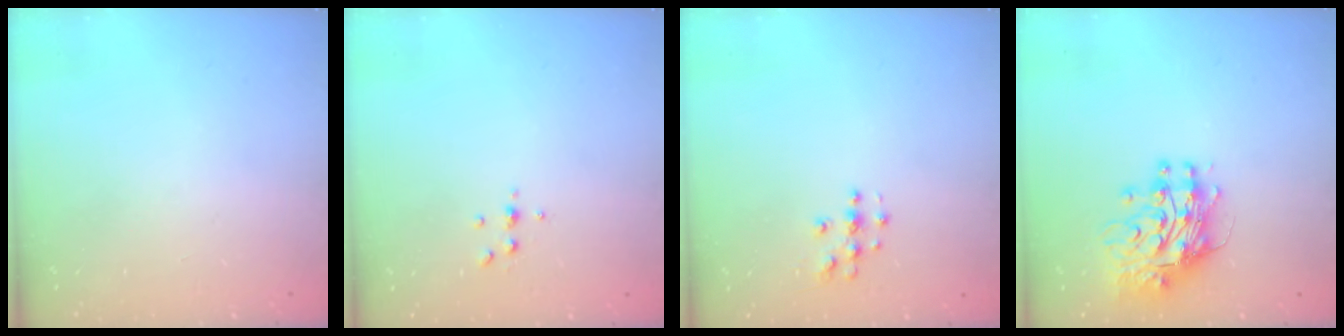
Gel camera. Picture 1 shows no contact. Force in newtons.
{"total": 3.8, "press": 3.7, "slide": 0.5}
{"total": 3.8, "press": 3.8, "slide": 0.2}
{"total": 12.0, "press": 11.9, "slide": 1.1}